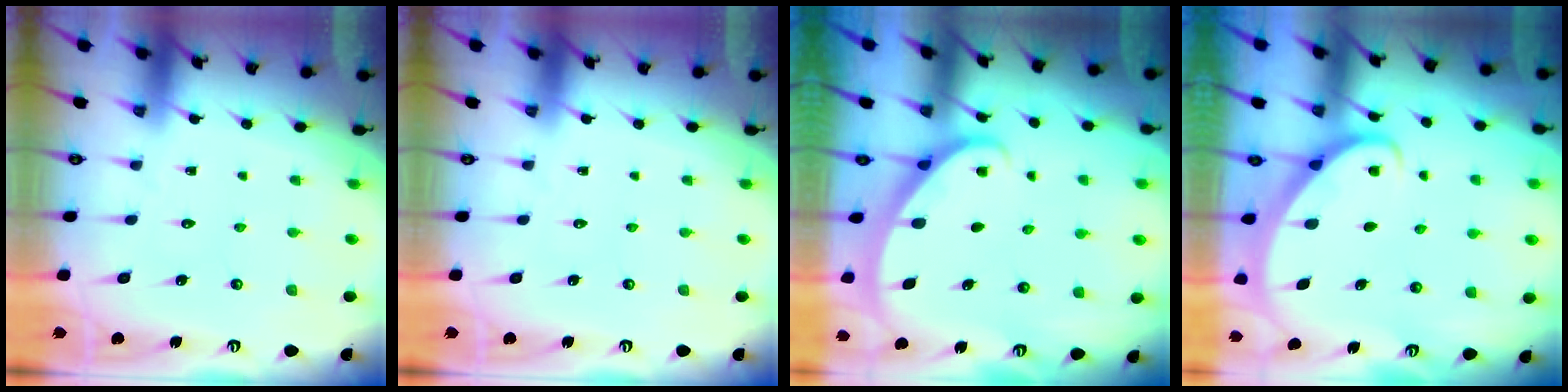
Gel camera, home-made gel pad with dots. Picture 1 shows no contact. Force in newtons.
{"total": 0.0}
{"total": 1.7, "press": 1.7, "slide": 0.1}
{"total": 2.7, "press": 2.7, "slide": 0.2}